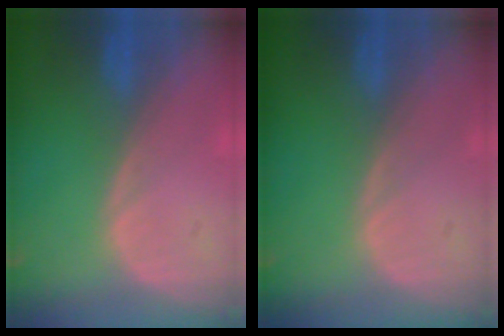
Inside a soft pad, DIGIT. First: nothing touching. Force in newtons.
{"total": 0.0}